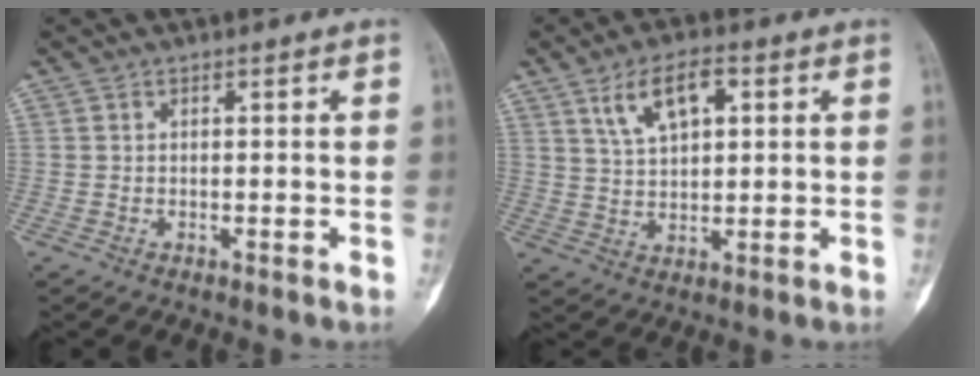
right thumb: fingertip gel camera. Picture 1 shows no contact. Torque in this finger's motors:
{"motor_torque": [0.11, 1.04, 0.03, 0.06, 0.07]}